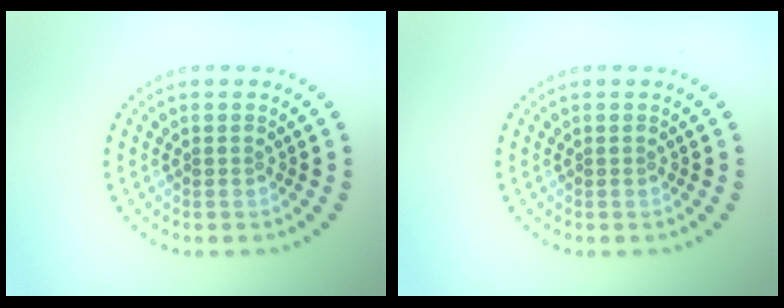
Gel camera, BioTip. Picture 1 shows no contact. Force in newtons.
{"total": 0.0}